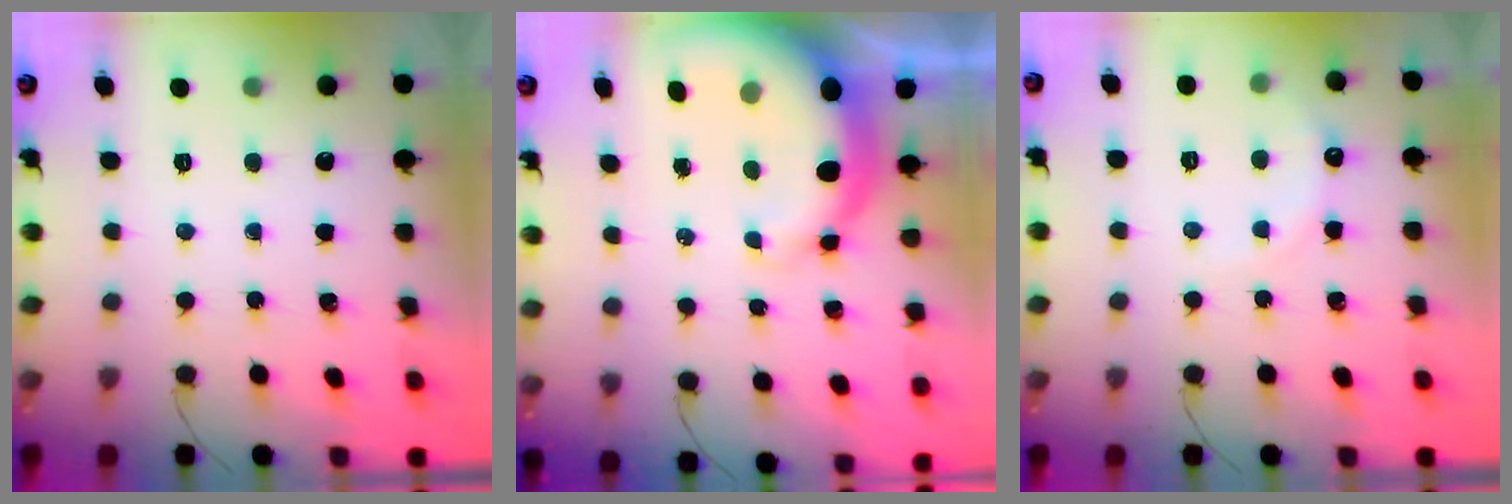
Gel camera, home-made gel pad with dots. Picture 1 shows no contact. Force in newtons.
{"total": 9.1, "press": 8.7, "slide": 2.4}
{"total": 4.6, "press": 4.4, "slide": 1.5}